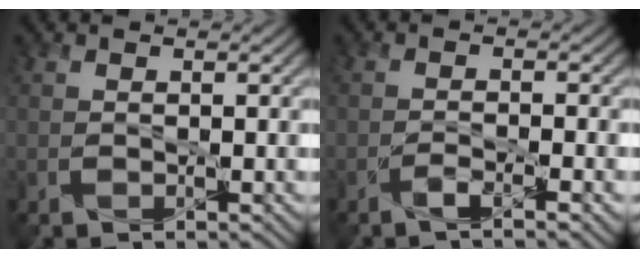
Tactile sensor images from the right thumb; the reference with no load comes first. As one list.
[{"total": 2.8, "force": [-1.8, 0.3, 2.1], "torque": [-0.040, 0.002, -0.039]}]